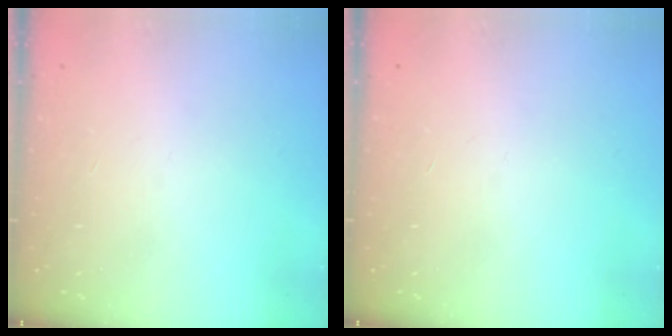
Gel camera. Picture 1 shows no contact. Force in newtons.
{"total": 0.0}